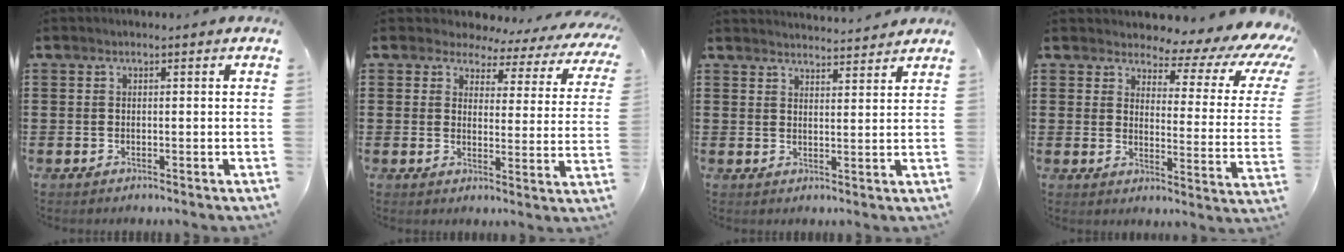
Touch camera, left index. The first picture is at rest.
{"total": 3.4, "force": [3.0, 1.4, 0.8], "torque": [-0.036, -0.016, 0.047]}
{"total": 2.9, "force": [2.9, -0.2, -0.1], "torque": [-0.007, -0.013, 0.054]}
{"total": 4.2, "force": [2.9, 2.0, 2.4], "torque": [-0.050, -0.025, 0.041]}